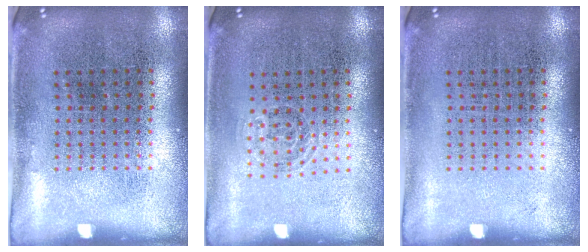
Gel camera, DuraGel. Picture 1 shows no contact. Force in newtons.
{"total": 0.7, "press": 0.5, "slide": 0.5}
{"total": 0.0}